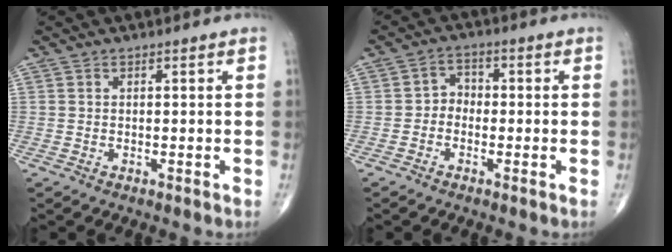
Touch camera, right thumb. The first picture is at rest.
{"total": 3.3, "force": [-0.9, 2.7, 1.5], "torque": [-0.003, 0.017, -0.028]}